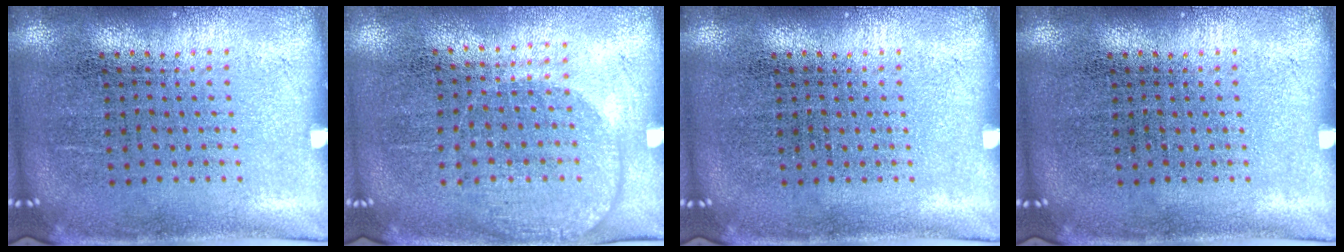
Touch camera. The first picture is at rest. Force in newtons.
{"total": 1.4, "press": 1.2, "slide": 0.6}
{"total": 0.0}
{"total": 0.0}